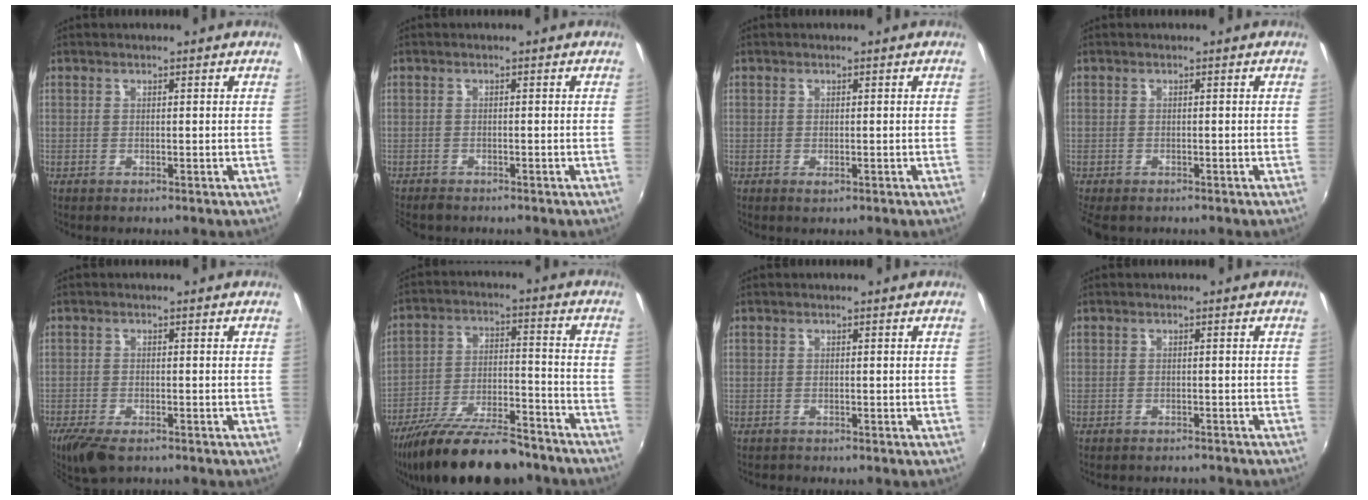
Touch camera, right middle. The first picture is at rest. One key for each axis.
{"total": 2.7, "fx": -2.5, "fy": 0.9, "fz": 0.7, "tx": -0.026, "ty": -0.012, "tz": -0.046}
{"total": 0.9, "fx": -0.4, "fy": 0.5, "fz": 0.6, "tx": -0.010, "ty": -0.003, "tz": -0.005}
{"total": 3.2, "fx": -2.5, "fy": 1.4, "fz": 1.5, "tx": -0.035, "ty": -0.018, "tz": -0.038}
{"total": 6.4, "fx": -4.9, "fy": 2.0, "fz": 3.7, "tx": -0.091, "ty": -0.023, "tz": -0.090}
{"total": 20.3, "fx": -16.5, "fy": 5.6, "fz": 10.5, "tx": -0.193, "ty": -0.025, "tz": -0.255}
{"total": 0.9, "fx": -0.9, "fy": 0.3, "fz": -0.1, "tx": -0.002, "ty": -0.002, "tz": -0.016}
{"total": 3.9, "fx": -3.6, "fy": 1.1, "fz": 1.0, "tx": -0.028, "ty": -0.010, "tz": -0.050}